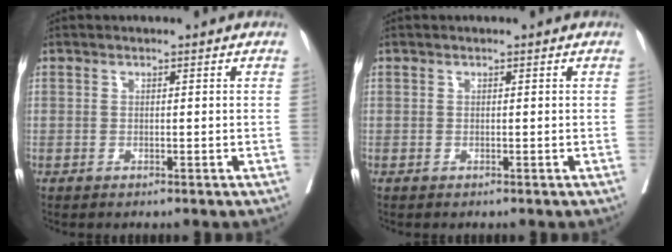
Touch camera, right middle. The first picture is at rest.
{"total": 0.0}